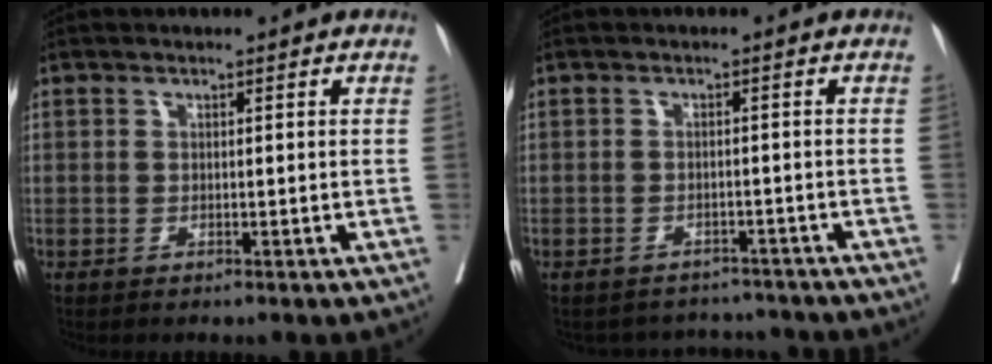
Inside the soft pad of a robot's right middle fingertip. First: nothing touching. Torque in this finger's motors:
{"motor_torque": [0.02, -0.12, 0.00, 0.00]}